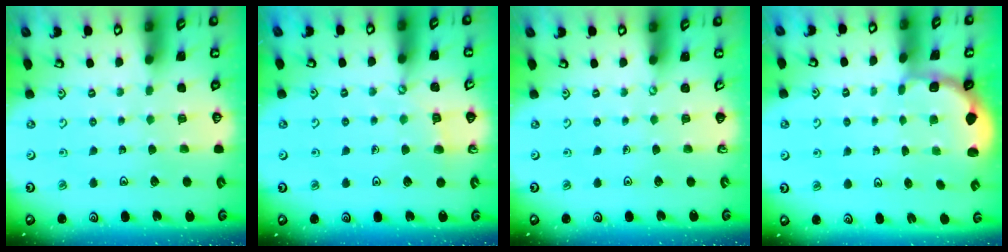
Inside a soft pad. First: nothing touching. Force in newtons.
{"total": 5.0, "press": 5.0, "slide": 0.6}
{"total": 0.0}
{"total": 1.9, "press": 1.8, "slide": 0.7}